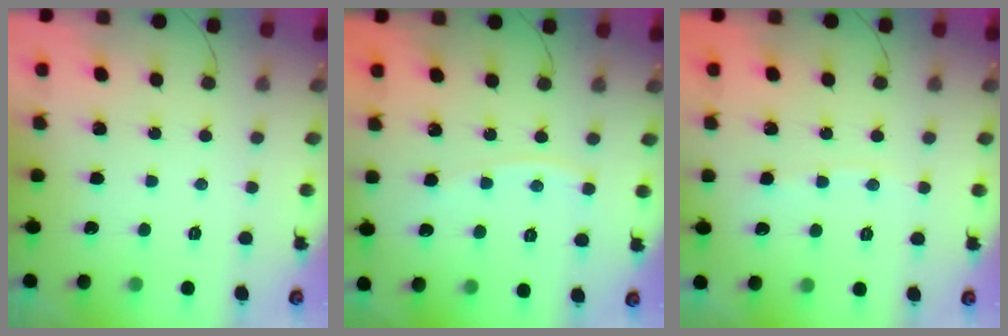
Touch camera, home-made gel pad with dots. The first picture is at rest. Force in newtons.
{"total": 4.3, "press": 4.3, "slide": 0.5}
{"total": 3.0, "press": 3.0, "slide": 0.4}